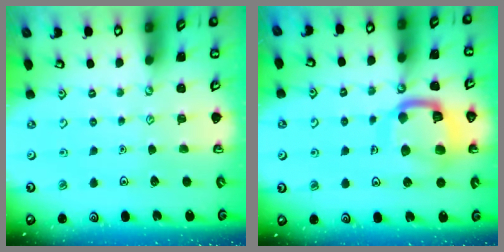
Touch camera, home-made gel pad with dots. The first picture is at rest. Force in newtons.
{"total": 14.6, "press": 14.5, "slide": 1.6}